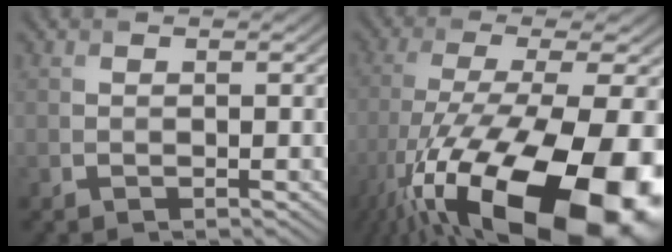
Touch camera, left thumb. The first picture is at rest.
{"total": 20.9, "force": [-11.2, 6.5, 16.4], "torque": [-0.284, -0.050, -0.174]}